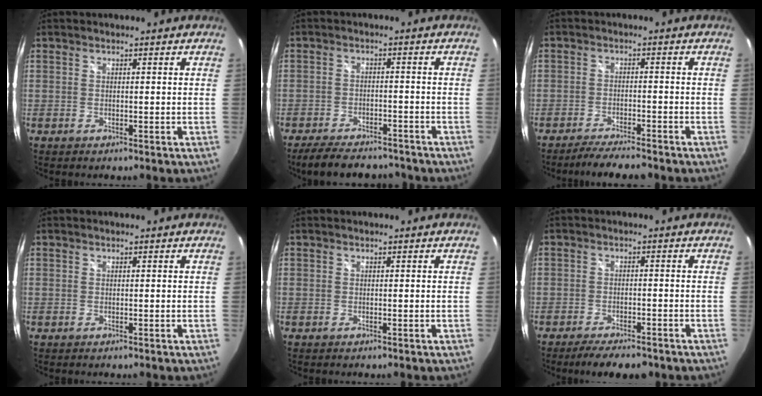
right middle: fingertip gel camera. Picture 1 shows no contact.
{"total": 10.7, "force": [-9.1, 3.5, 4.5], "torque": [-0.102, -0.011, -0.137]}
{"total": 6.2, "force": [-5.6, 0.5, 2.5], "torque": [-0.064, -0.004, -0.094]}
{"total": 0.0}
{"total": 0.0}
{"total": 6.6, "force": [-5.4, 2.0, 3.2], "torque": [-0.072, -0.008, -0.087]}